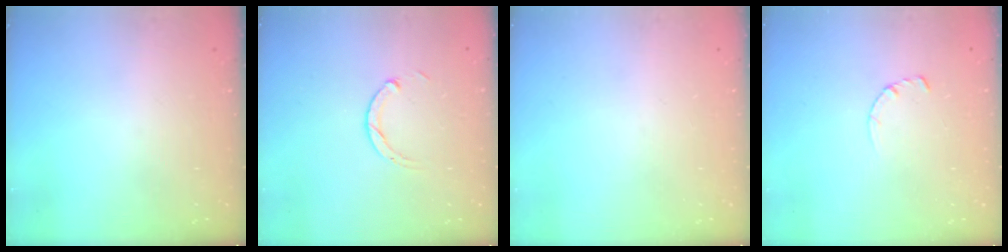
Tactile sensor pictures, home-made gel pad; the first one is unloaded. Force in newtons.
{"total": 2.9, "press": 2.9, "slide": 0.4}
{"total": 0.0}
{"total": 2.8, "press": 2.8, "slide": 0.4}